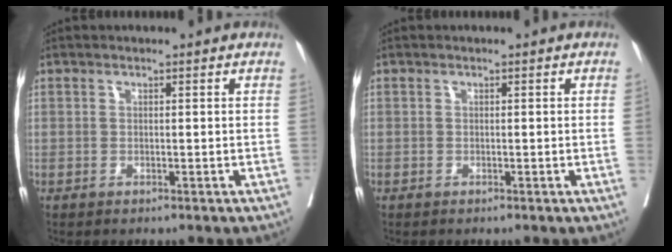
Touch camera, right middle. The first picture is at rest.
{"total": 0.6, "force": [0.0, -0.3, 0.6], "torque": [-0.004, 0.001, 0.001]}